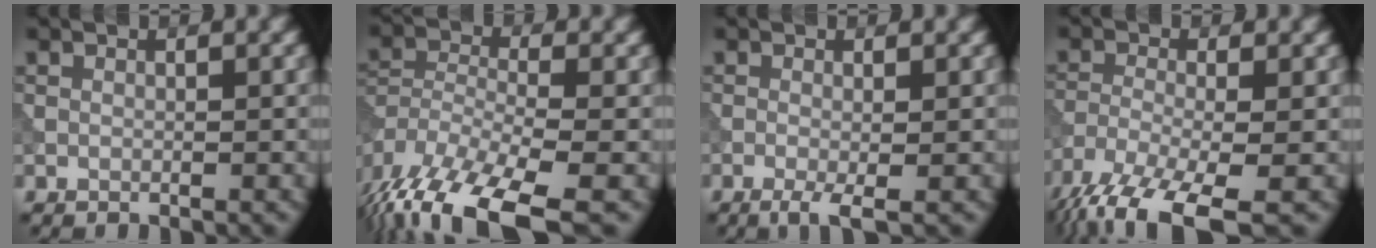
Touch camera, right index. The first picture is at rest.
{"total": 13.4, "force": [-9.3, 5.2, 8.2], "torque": [-0.174, -0.033, -0.151]}
{"total": 2.3, "force": [-0.8, 0.5, 2.1], "torque": [-0.043, -0.009, -0.017]}
{"total": 9.8, "force": [-6.8, 2.9, 6.4], "torque": [-0.139, -0.029, -0.127]}